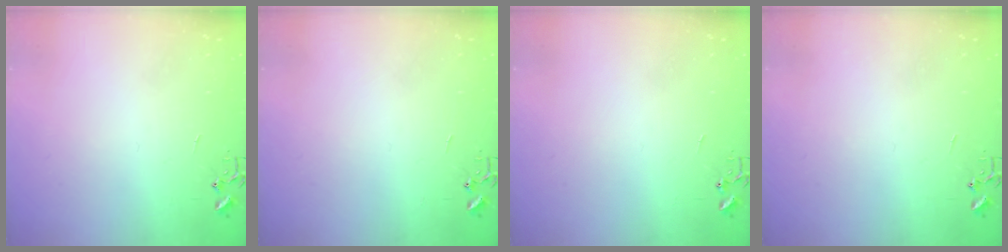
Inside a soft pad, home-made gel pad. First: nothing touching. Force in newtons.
{"total": 0.0}
{"total": 0.0}
{"total": 0.0}